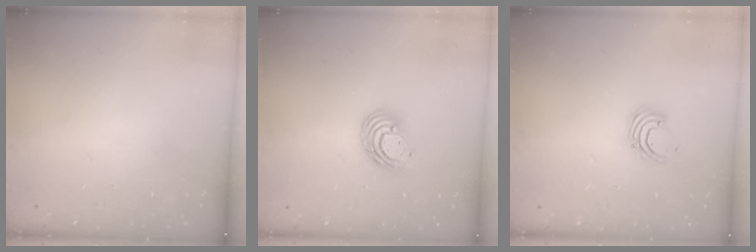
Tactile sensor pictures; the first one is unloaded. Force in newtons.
{"total": 9.2, "press": 9.1, "slide": 1.6}
{"total": 2.6, "press": 2.6, "slide": 0.2}